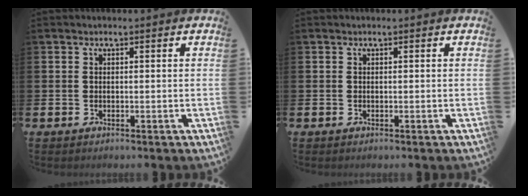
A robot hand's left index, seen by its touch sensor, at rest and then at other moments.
{"total": 0.0}